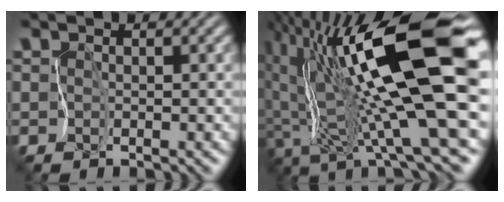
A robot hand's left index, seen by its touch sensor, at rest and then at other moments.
{"total": 16.1, "force": [4.0, 3.3, 15.3], "torque": [-0.297, -0.001, 0.078]}